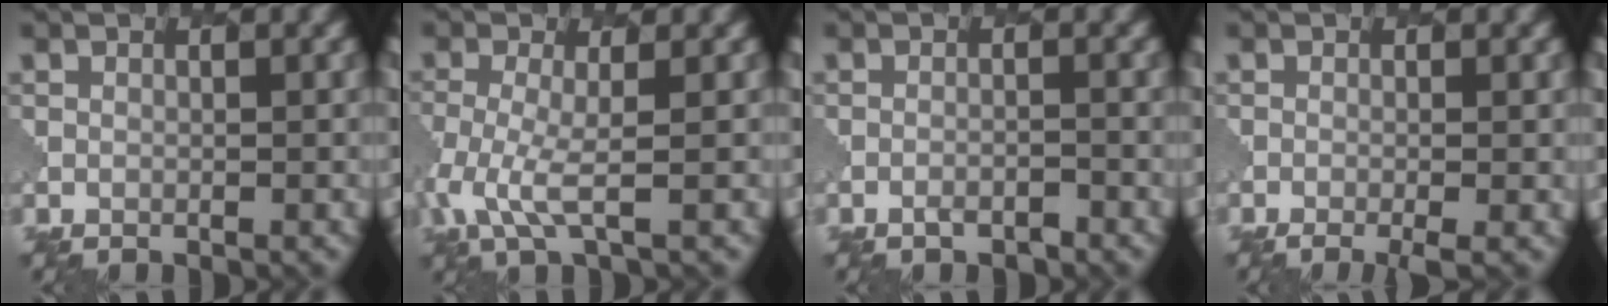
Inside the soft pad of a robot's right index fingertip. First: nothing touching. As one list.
[{"total": 3.5, "force": [-1.0, 1.1, 3.2], "torque": [-0.087, -0.014, -0.022]}, {"total": 1.0, "force": [-0.9, 0.3, 0.3], "torque": [-0.005, 0.002, -0.016]}, {"total": 2.5, "force": [-1.2, 0.6, 2.1], "torque": [-0.033, -0.005, -0.022]}]